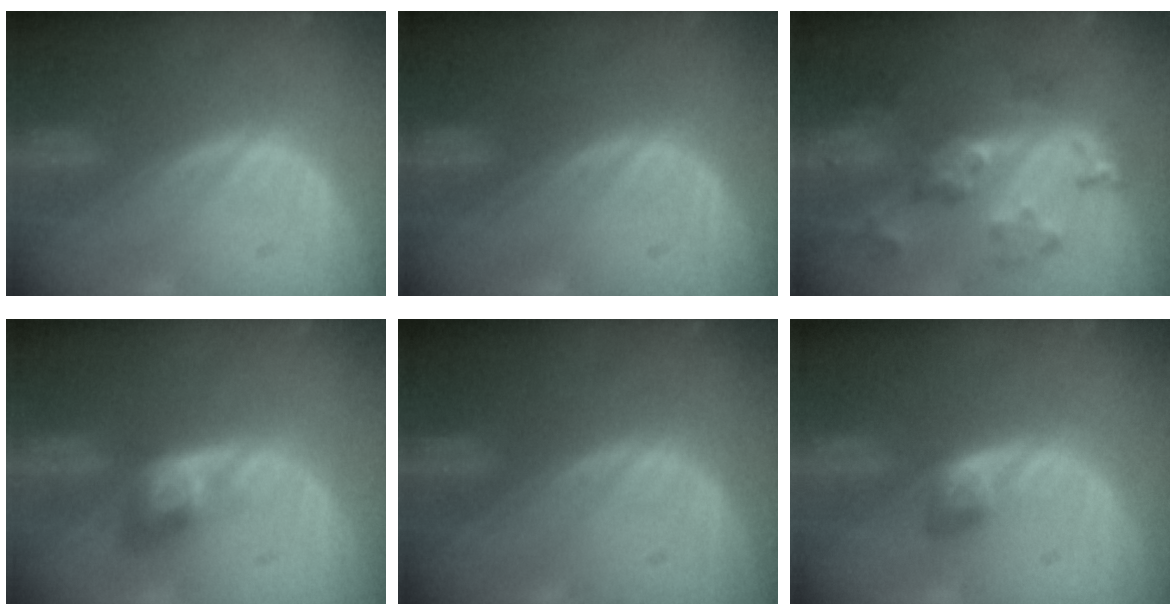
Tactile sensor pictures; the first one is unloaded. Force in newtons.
{"total": 0.0}
{"total": 8.8, "press": 7.9, "slide": 4.0}
{"total": 3.5, "press": 3.5, "slide": 0.2}
{"total": 0.0}
{"total": 2.7, "press": 2.5, "slide": 1.1}